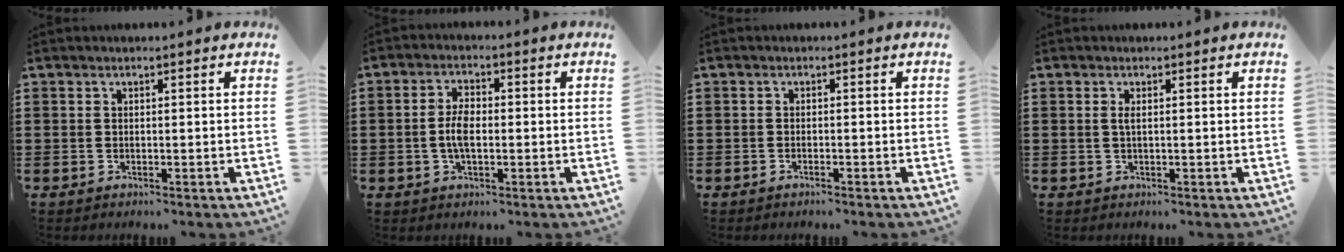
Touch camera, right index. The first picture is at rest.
{"total": 4.4, "force": [-0.6, 2.0, 3.9], "torque": [-0.086, 0.002, -0.015]}
{"total": 0.7, "force": [-0.6, 0.1, 0.4], "torque": [-0.008, -0.003, -0.011]}
{"total": 1.0, "force": [0.1, 0.1, 1.0], "torque": [-0.020, -0.001, 0.001]}